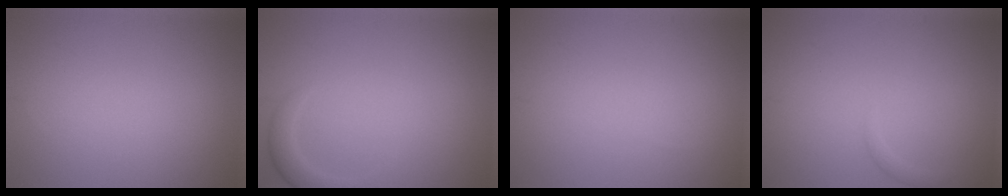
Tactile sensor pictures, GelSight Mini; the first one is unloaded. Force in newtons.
{"total": 2.0, "press": 2.0, "slide": 0.2}
{"total": 0.0}
{"total": 0.6, "press": 0.6, "slide": 0.1}